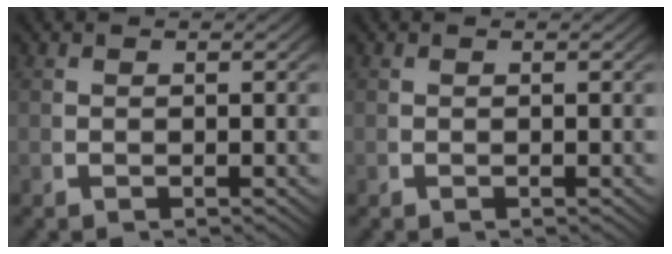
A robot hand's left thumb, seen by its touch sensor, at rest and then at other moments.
{"total": 0.0}